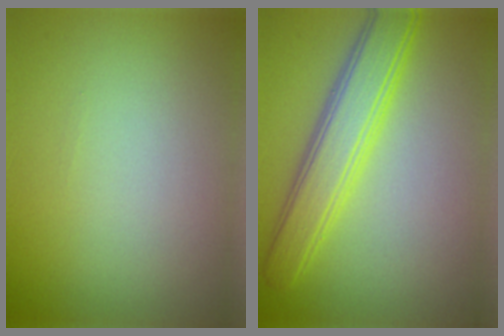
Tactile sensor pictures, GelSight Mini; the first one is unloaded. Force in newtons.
{"total": 5.3, "press": 5.3, "slide": 0.1}